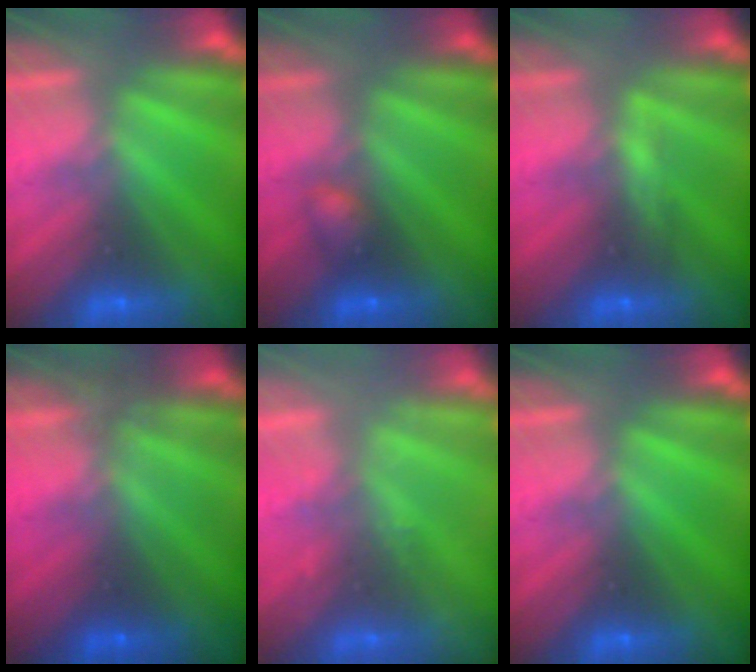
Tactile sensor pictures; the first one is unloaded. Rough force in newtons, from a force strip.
{"total": 2.2}
{"total": 3.4}
{"total": 1.4}
{"total": 2.3}
{"total": 0.0}